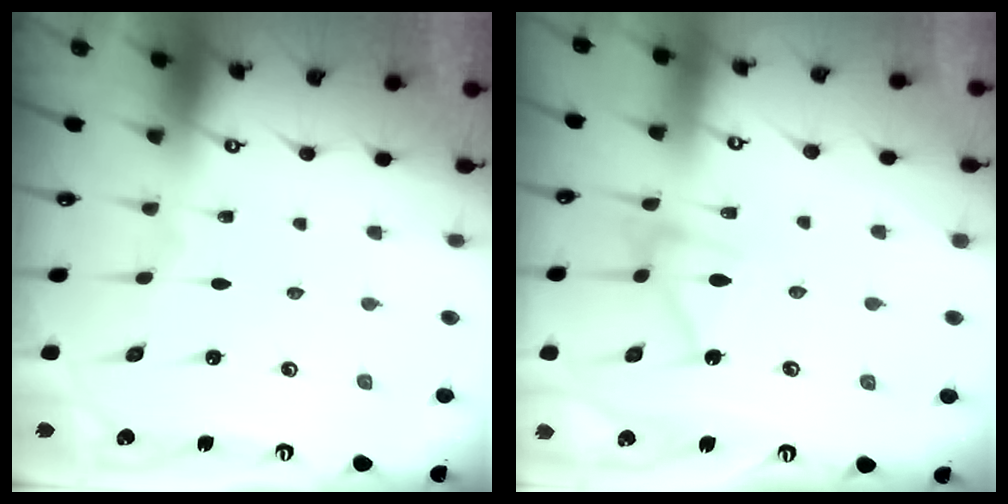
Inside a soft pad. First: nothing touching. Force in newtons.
{"total": 12.3, "press": 12.3, "slide": 0.4}